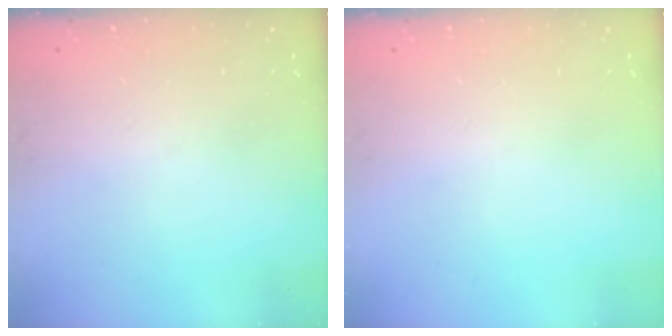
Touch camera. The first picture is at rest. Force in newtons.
{"total": 0.0}